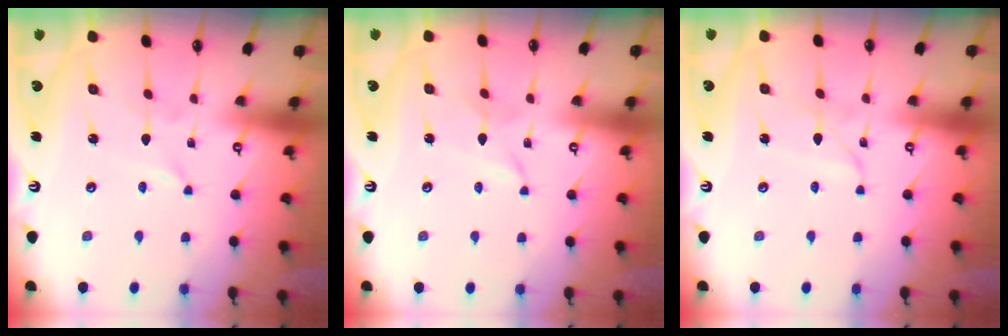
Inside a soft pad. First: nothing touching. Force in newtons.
{"total": 2.1, "press": 2.0, "slide": 0.2}
{"total": 2.6, "press": 2.6, "slide": 0.1}